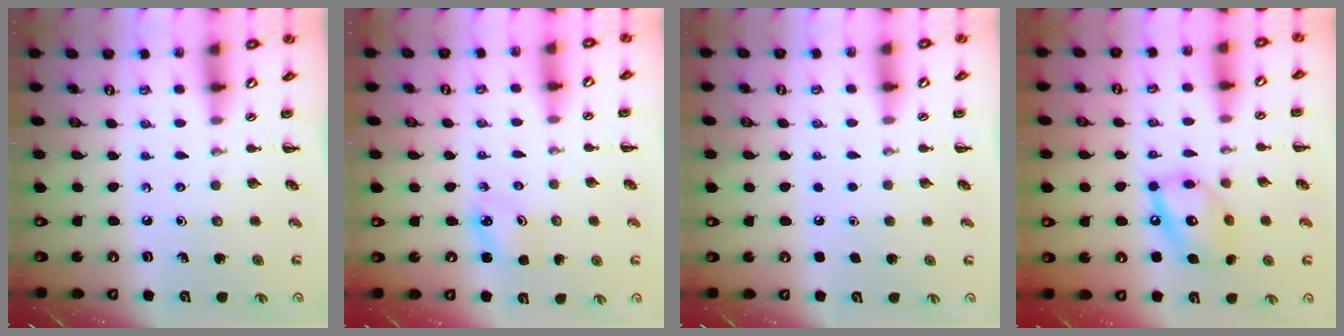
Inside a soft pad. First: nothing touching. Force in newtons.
{"total": 2.6, "press": 2.5, "slide": 0.7}
{"total": 1.6, "press": 1.6, "slide": 0.1}
{"total": 13.2, "press": 13.1, "slide": 1.6}